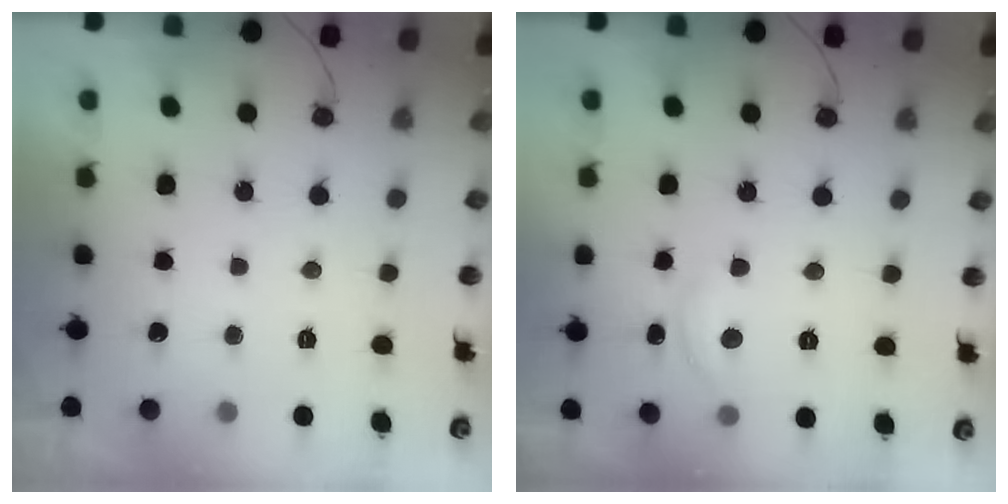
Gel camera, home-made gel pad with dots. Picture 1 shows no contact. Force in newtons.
{"total": 7.7, "press": 7.6, "slide": 0.6}